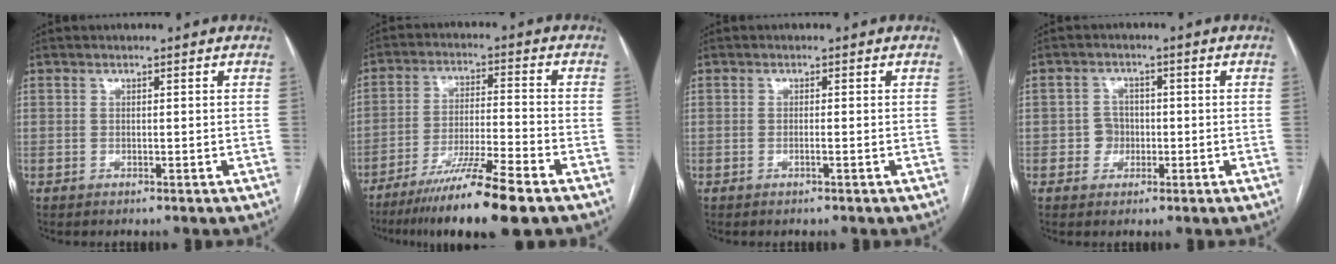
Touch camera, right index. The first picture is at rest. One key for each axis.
{"total": 12.9, "fx": -9.0, "fy": -0.6, "fz": 9.3, "tx": -0.162, "ty": -0.037, "tz": -0.156}
{"total": 0.8, "fx": -0.3, "fy": -0.1, "fz": 0.7, "tx": -0.013, "ty": 0.001, "tz": -0.006}
{"total": 3.0, "fx": -0.7, "fy": 2.8, "fz": 0.8, "tx": -0.006, "ty": 0.010, "tz": -0.011}